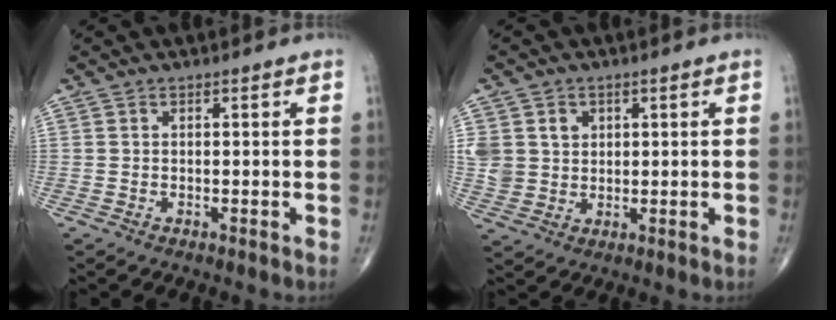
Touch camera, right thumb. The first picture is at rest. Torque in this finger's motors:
{"motor_torque": [0.04, 0.05, 0.48, 0.47, -0.01]}